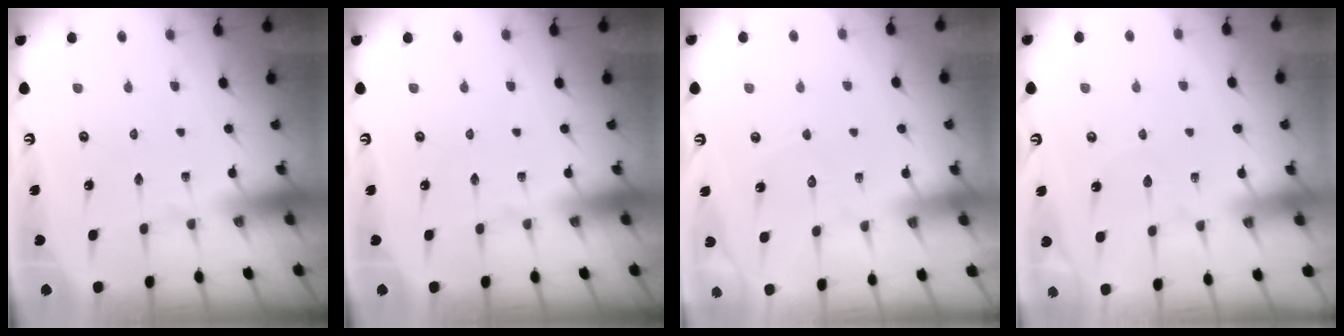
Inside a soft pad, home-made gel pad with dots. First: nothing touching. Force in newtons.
{"total": 0.0}
{"total": 4.6, "press": 4.6, "slide": 0.6}
{"total": 3.3, "press": 3.3, "slide": 0.5}